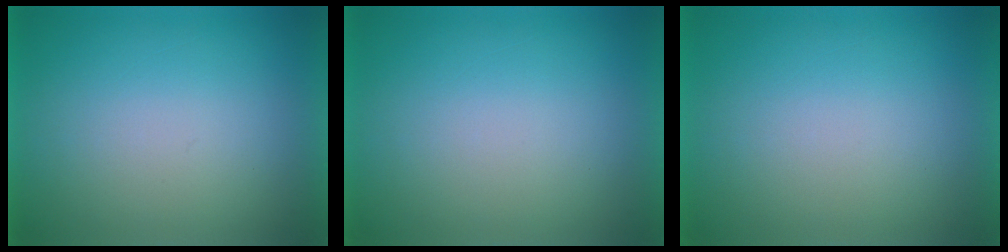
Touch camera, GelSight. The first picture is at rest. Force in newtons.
{"total": 0.0}
{"total": 1.2}